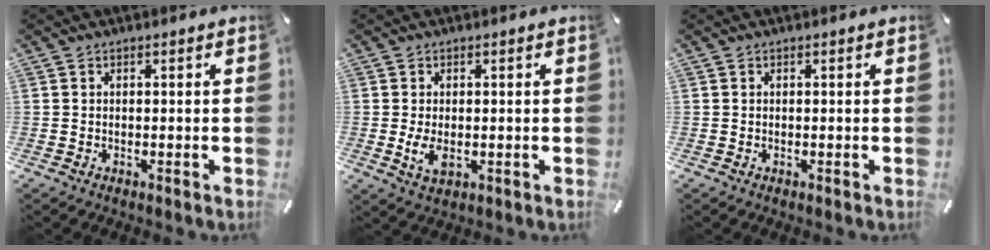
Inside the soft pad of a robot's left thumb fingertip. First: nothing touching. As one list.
[{"total": 4.5, "force": [-0.4, 2.7, 3.6], "torque": [-0.076, -0.006, -0.010]}, {"total": 0.0}]